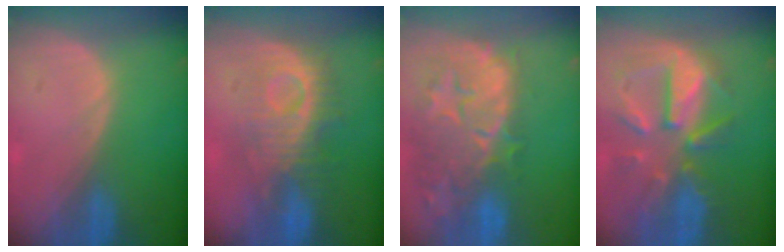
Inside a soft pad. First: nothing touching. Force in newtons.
{"total": 8.9, "press": 8.9, "slide": 0.6}
{"total": 14.7, "press": 11.9, "slide": 8.6}
{"total": 11.0, "press": 9.7, "slide": 5.3}